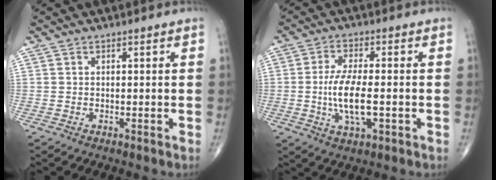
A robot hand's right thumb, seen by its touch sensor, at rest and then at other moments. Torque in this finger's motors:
{"motor_torque": [2.78, 2.23, 1.37, -0.18, 0.43]}